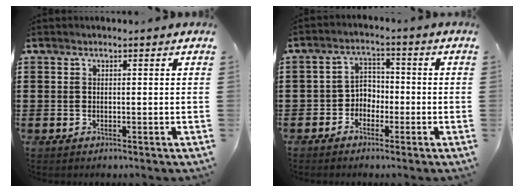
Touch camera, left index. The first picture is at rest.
{"total": 3.5, "force": [-2.4, 2.5, 0.8], "torque": [-0.024, 0.009, -0.054]}